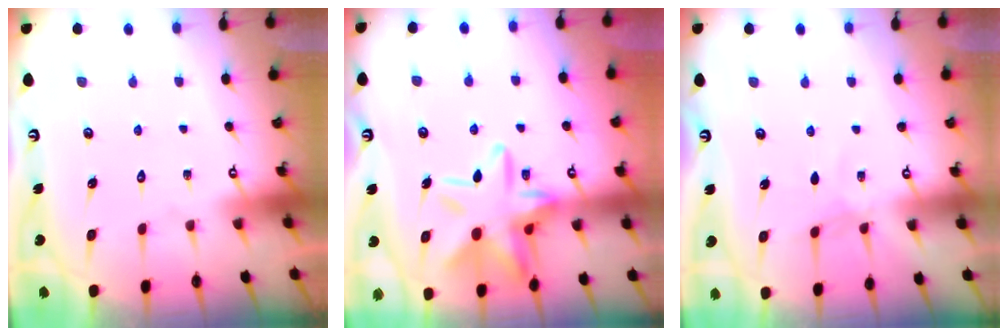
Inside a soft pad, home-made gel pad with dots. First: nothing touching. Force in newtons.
{"total": 16.9, "press": 16.8, "slide": 1.2}
{"total": 2.7, "press": 2.7, "slide": 0.4}